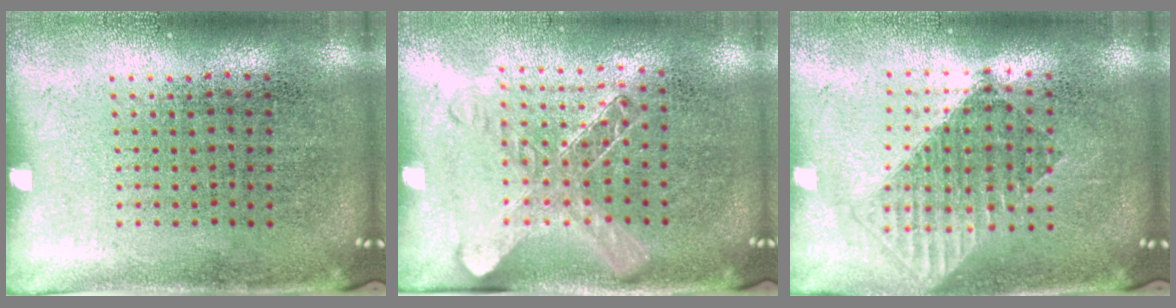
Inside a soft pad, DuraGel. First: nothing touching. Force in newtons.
{"total": 1.4, "press": 1.3, "slide": 0.6}
{"total": 1.5, "press": 1.3, "slide": 0.8}